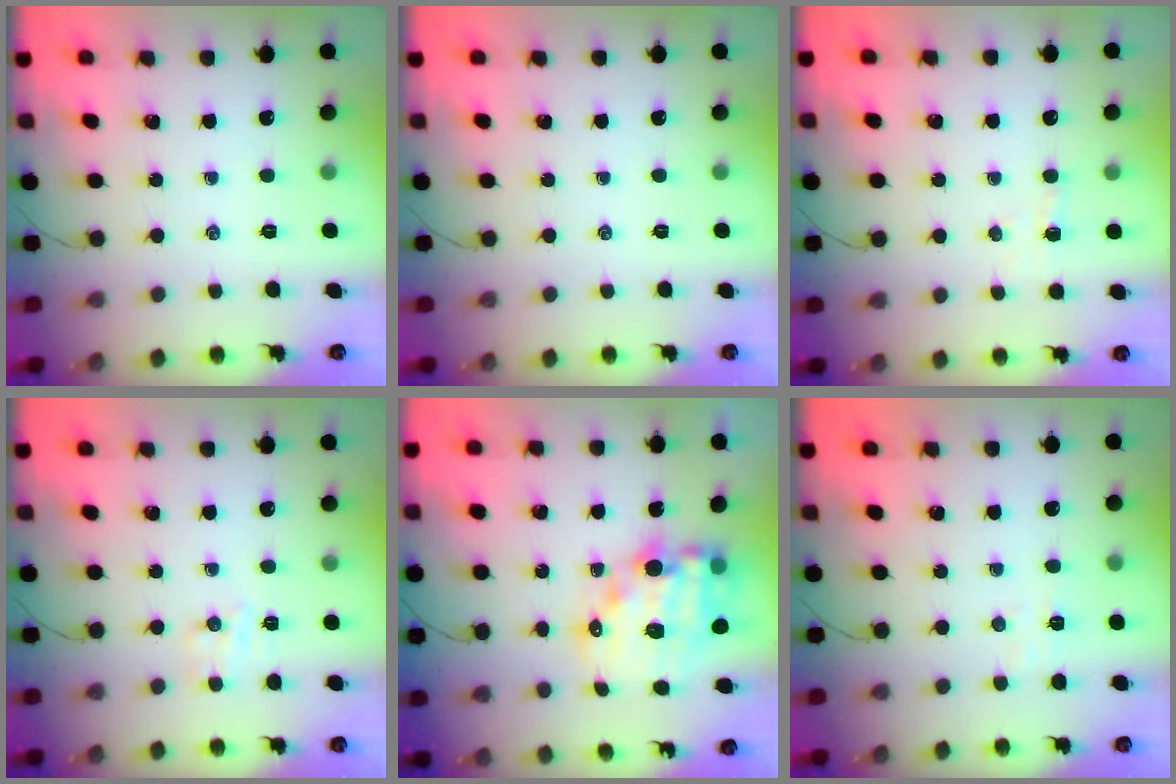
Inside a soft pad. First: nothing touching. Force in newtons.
{"total": 0.0}
{"total": 3.0, "press": 2.9, "slide": 0.7}
{"total": 4.0, "press": 3.9, "slide": 0.8}
{"total": 16.1, "press": 15.8, "slide": 3.4}
{"total": 3.0, "press": 2.9, "slide": 0.8}